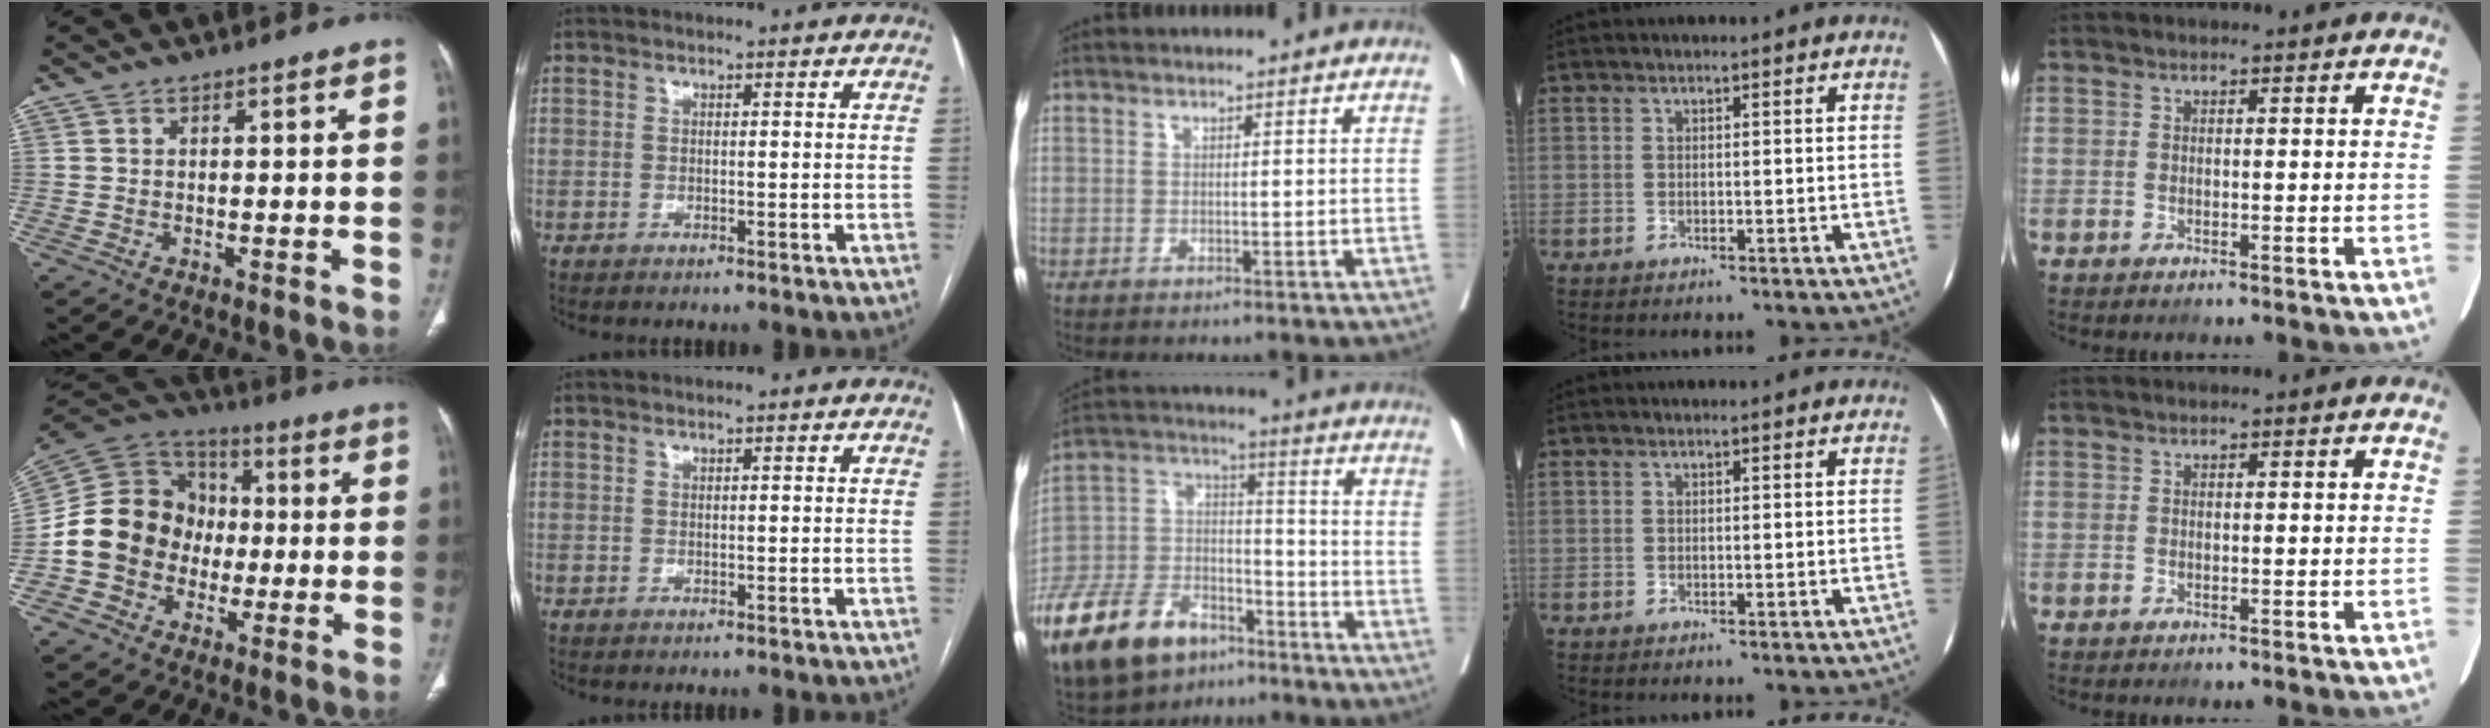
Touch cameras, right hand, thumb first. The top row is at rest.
{"thumb": {"total": 16.1, "force": [-2.8, 14.3, 6.8], "torque": [-0.096, 0.045, -0.052]}, "middle": {"total": 22.1, "force": [-14.7, 11.5, 11.8], "torque": [-0.314, -0.013, -0.270]}}